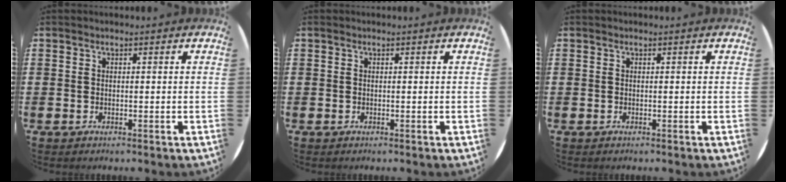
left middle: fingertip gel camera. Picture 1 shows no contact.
{"total": 0.0}
{"total": 0.0}